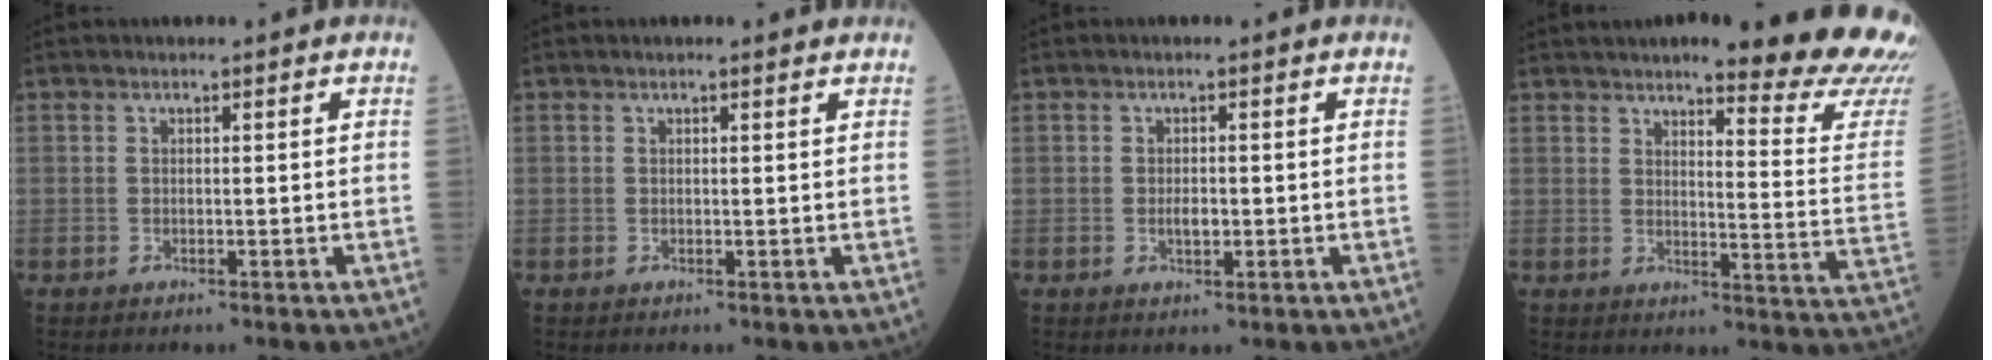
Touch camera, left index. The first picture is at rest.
{"total": 1.1, "force": [1.0, 0.1, 0.4], "torque": [-0.012, 0.004, 0.011]}
{"total": 1.7, "force": [-0.2, 0.8, 1.5], "torque": [-0.030, -0.001, -0.002]}
{"total": 17.5, "force": [15.3, 0.3, 8.6], "torque": [-0.105, -0.089, 0.169]}